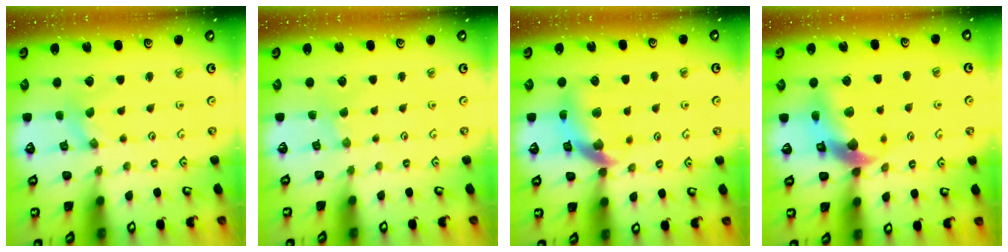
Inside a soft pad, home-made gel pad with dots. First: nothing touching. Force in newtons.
{"total": 1.3, "press": 1.2, "slide": 0.3}
{"total": 13.8, "press": 13.7, "slide": 1.5}
{"total": 12.2, "press": 12.0, "slide": 1.9}